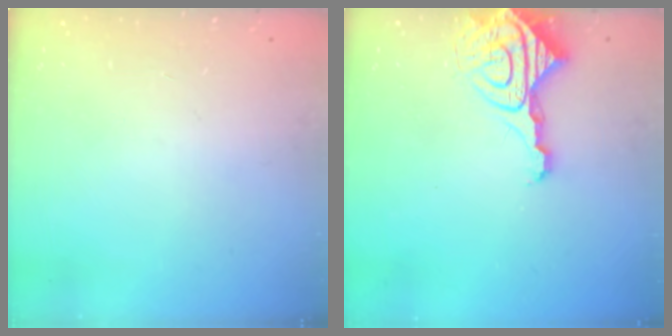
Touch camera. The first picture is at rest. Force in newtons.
{"total": 11.2, "press": 11.2, "slide": 1.3}